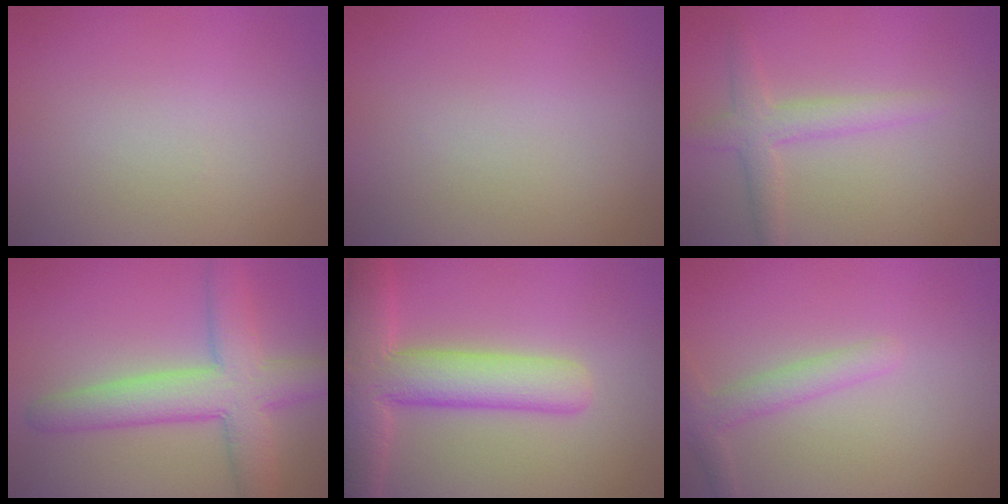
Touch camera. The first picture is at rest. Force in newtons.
{"total": 0.0}
{"total": 2.7, "press": 2.7, "slide": 0.1}
{"total": 6.9, "press": 6.9, "slide": 0.4}
{"total": 7.8, "press": 7.8, "slide": 0.6}
{"total": 2.2, "press": 2.2, "slide": 0.1}